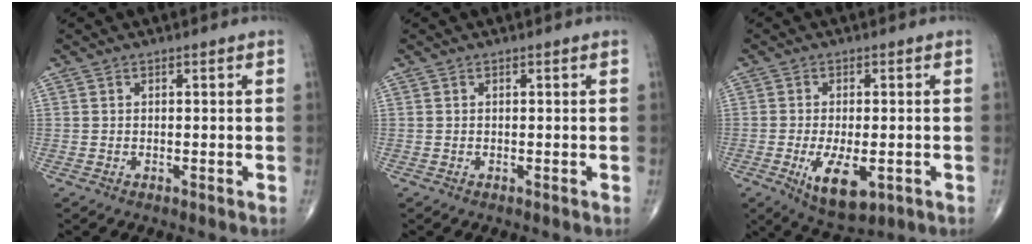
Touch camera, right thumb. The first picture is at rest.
{"total": 0.0}
{"total": 8.9, "force": [-2.8, 4.0, 7.4], "torque": [-0.119, -0.013, -0.036]}